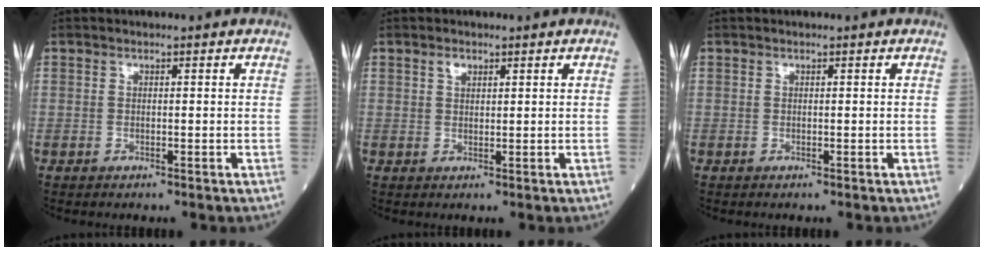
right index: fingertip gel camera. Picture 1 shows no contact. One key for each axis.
{"total": 1.4, "fx": 0.9, "fy": 0.7, "fz": 0.7, "tx": -0.013, "ty": 0.003, "tz": 0.020}
{"total": 0.0}